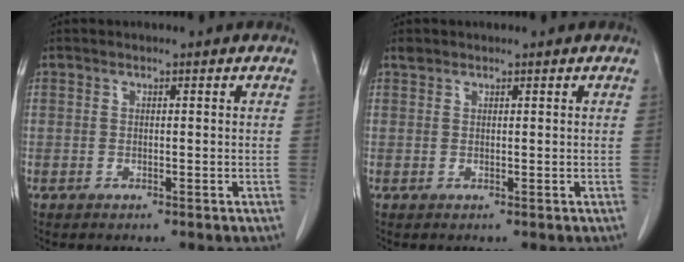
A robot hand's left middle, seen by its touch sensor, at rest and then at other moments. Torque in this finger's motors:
{"motor_torque": [0.06, -0.01, -0.11, 0.00]}